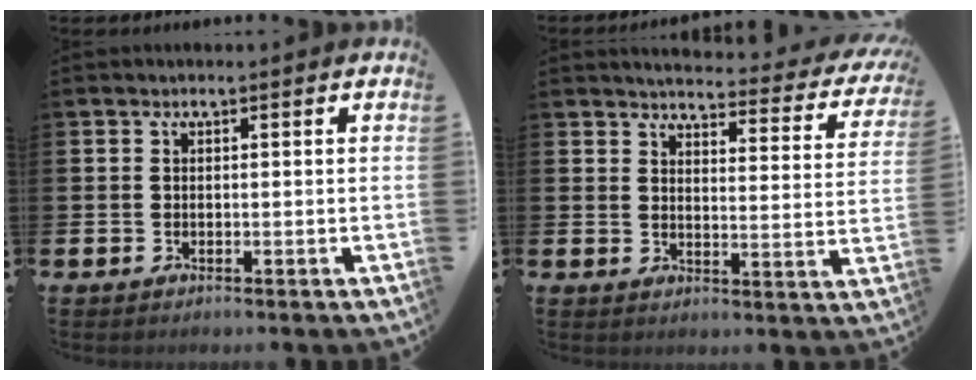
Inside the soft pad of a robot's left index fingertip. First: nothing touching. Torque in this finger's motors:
{"motor_torque": [0.97, -1.17, 0.41, 0.05]}